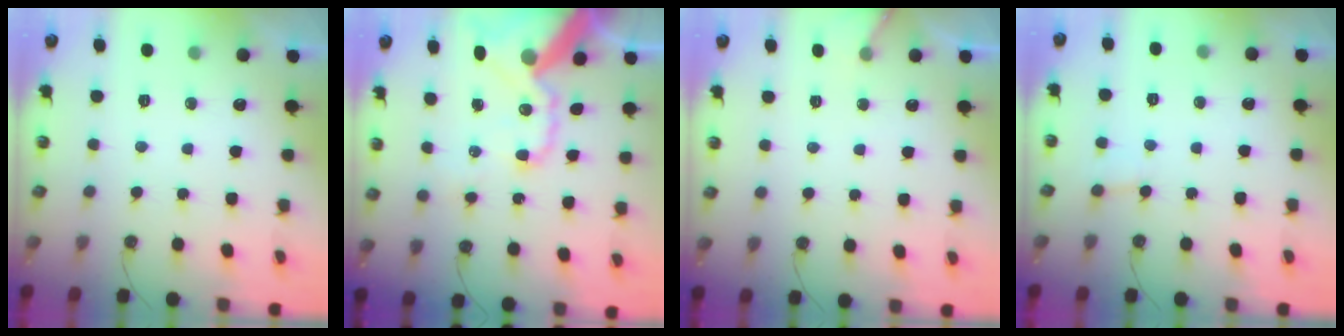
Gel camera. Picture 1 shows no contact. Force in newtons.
{"total": 21.5, "press": 21.4, "slide": 2.9}
{"total": 4.9, "press": 4.9, "slide": 0.3}
{"total": 3.6, "press": 3.5, "slide": 0.3}